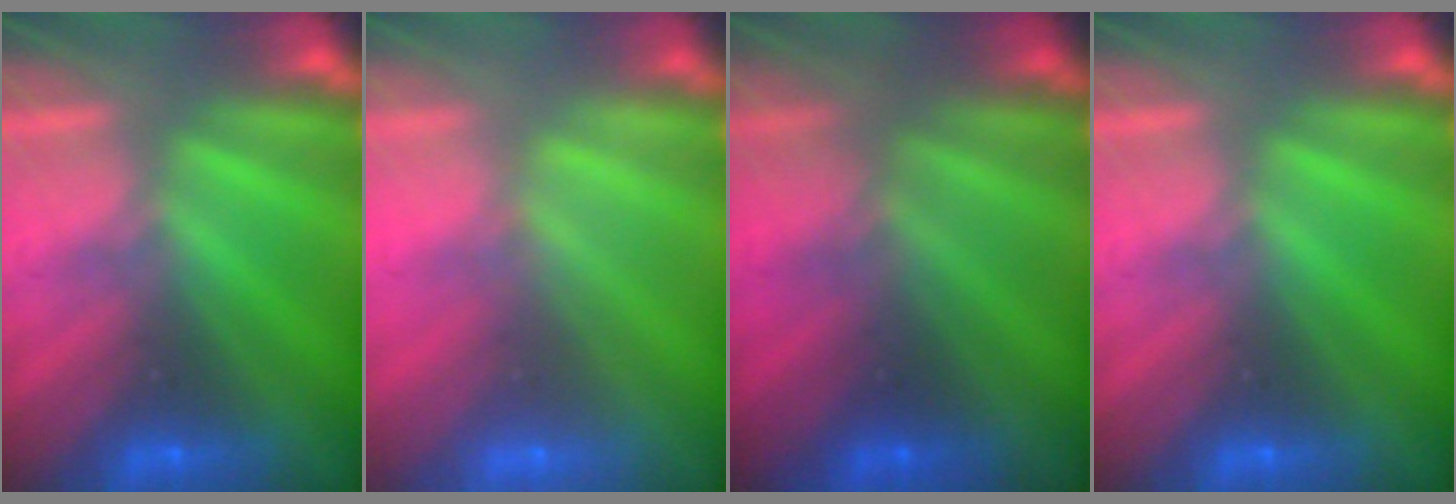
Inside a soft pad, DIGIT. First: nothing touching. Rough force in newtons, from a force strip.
{"total": 1.8}
{"total": 1.8}
{"total": 0.0}